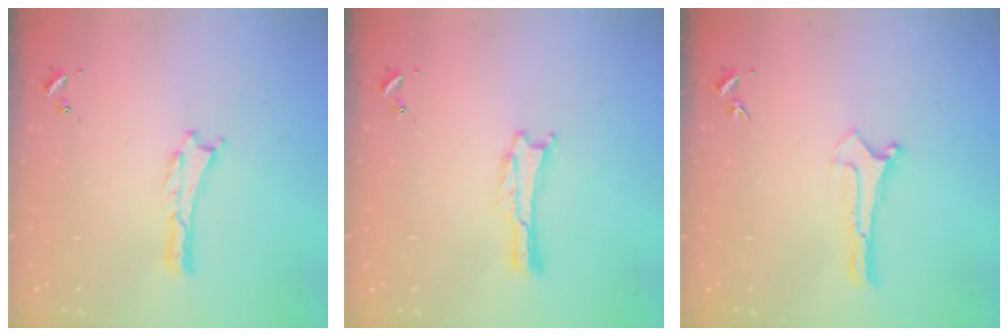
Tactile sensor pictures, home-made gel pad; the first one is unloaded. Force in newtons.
{"total": 0.0}
{"total": 0.5, "press": 0.5, "slide": 0.1}